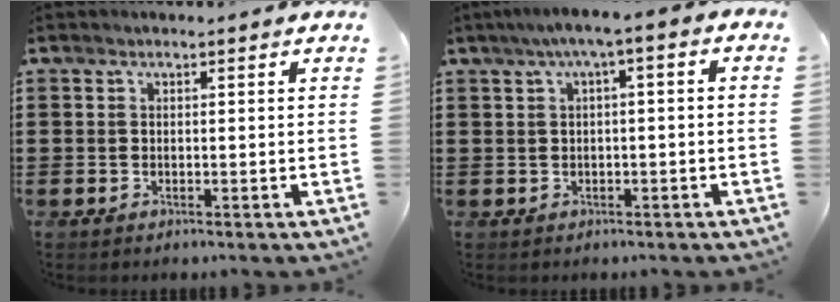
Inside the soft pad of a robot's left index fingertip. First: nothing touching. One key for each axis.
{"total": 2.9, "fx": -0.8, "fy": 0.4, "fz": 2.8, "tx": -0.049, "ty": 0.006, "tz": -0.021}